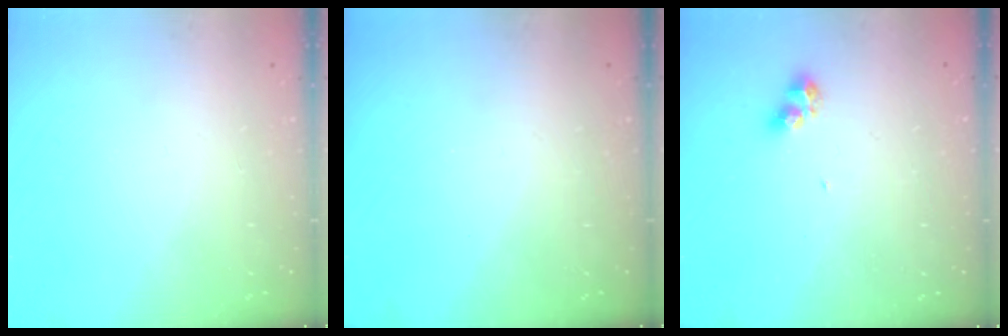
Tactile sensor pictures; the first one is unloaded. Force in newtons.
{"total": 0.0}
{"total": 4.7, "press": 4.7, "slide": 0.3}